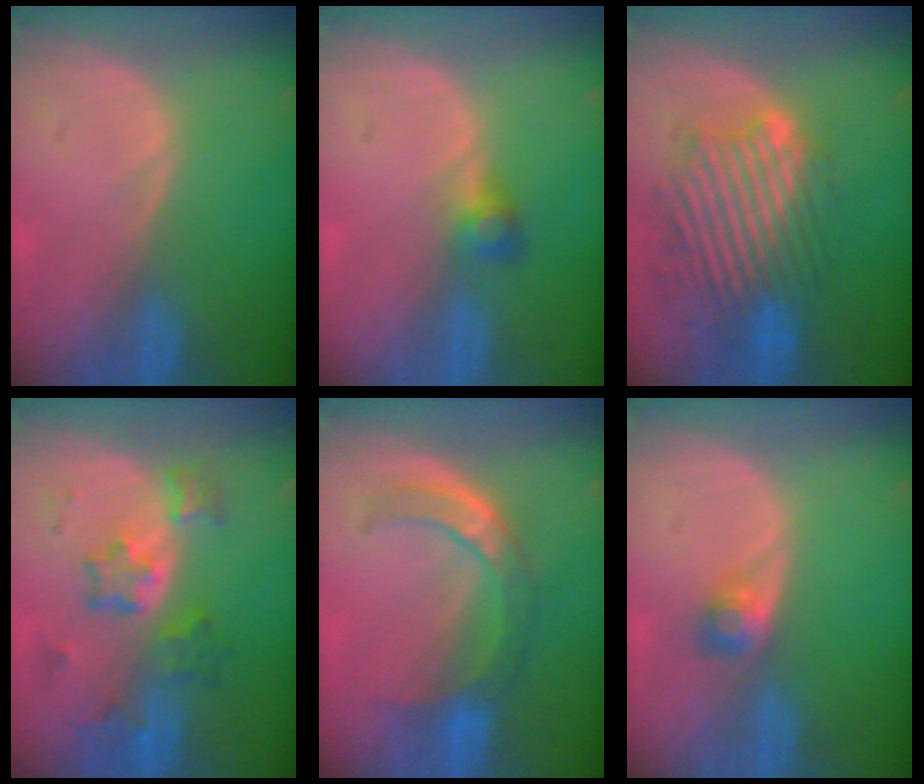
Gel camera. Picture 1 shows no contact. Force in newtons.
{"total": 2.5, "press": 2.4, "slide": 0.7}
{"total": 11.0, "press": 10.2, "slide": 4.1}
{"total": 7.0, "press": 6.5, "slide": 2.6}
{"total": 6.7, "press": 6.4, "slide": 1.9}
{"total": 2.5, "press": 2.3, "slide": 1.0}